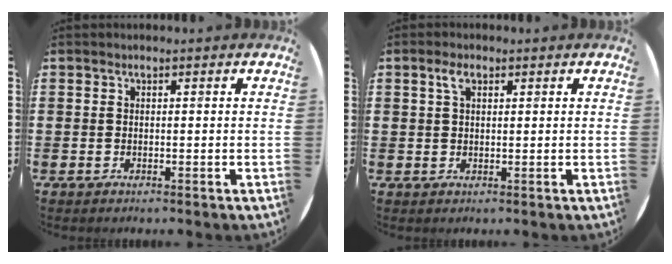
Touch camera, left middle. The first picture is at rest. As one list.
[{"total": 2.2, "force": [1.2, 1.1, 1.5], "torque": [-0.026, 0.003, 0.019]}]